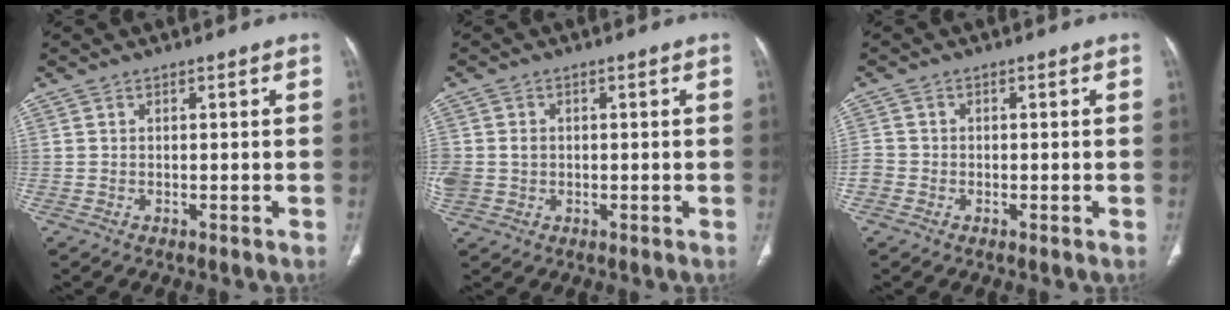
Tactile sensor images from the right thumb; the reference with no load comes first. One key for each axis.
{"total": 5.1, "fx": 0.0, "fy": 4.3, "fz": 2.8, "tx": -0.074, "ty": 0.008, "tz": 0.008}
{"total": 2.4, "fx": -1.0, "fy": 2.1, "fz": 0.6, "tx": -0.007, "ty": 0.009, "tz": -0.026}